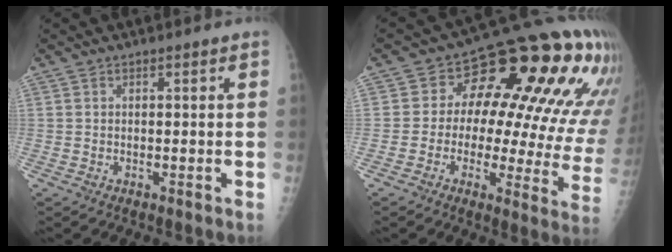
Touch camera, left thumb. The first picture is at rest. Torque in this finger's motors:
{"motor_torque": [0.94, 1.09, 0.05, -0.25, 0.06]}